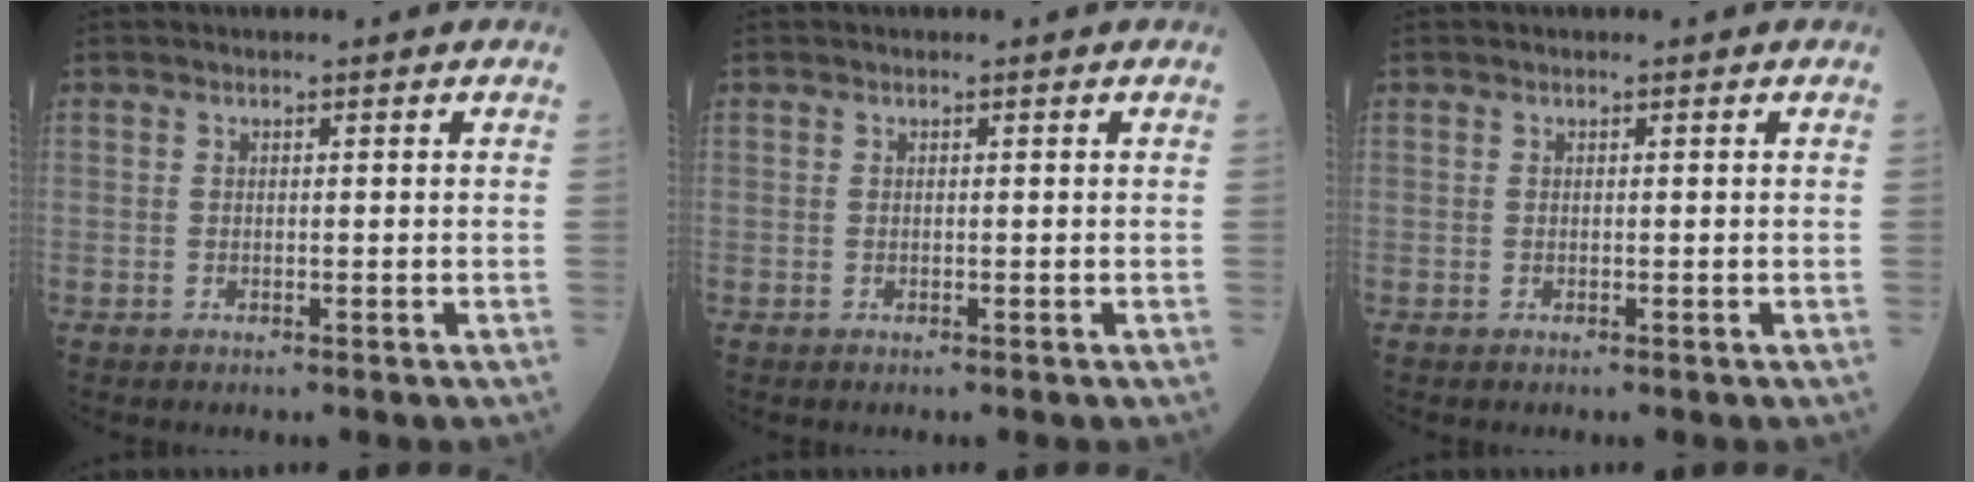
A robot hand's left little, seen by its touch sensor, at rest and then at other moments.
{"total": 0.0}
{"total": 0.0}